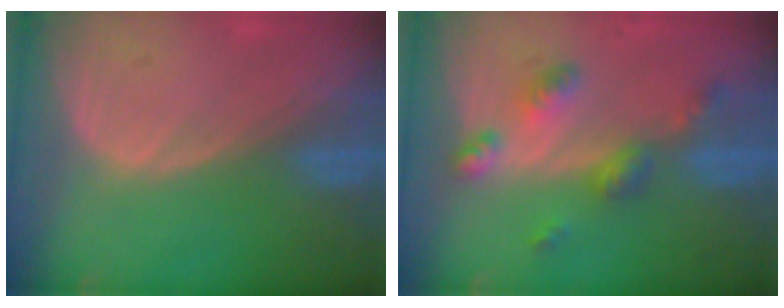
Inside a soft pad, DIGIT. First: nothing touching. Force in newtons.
{"total": 6.2, "press": 5.5, "slide": 3.0}